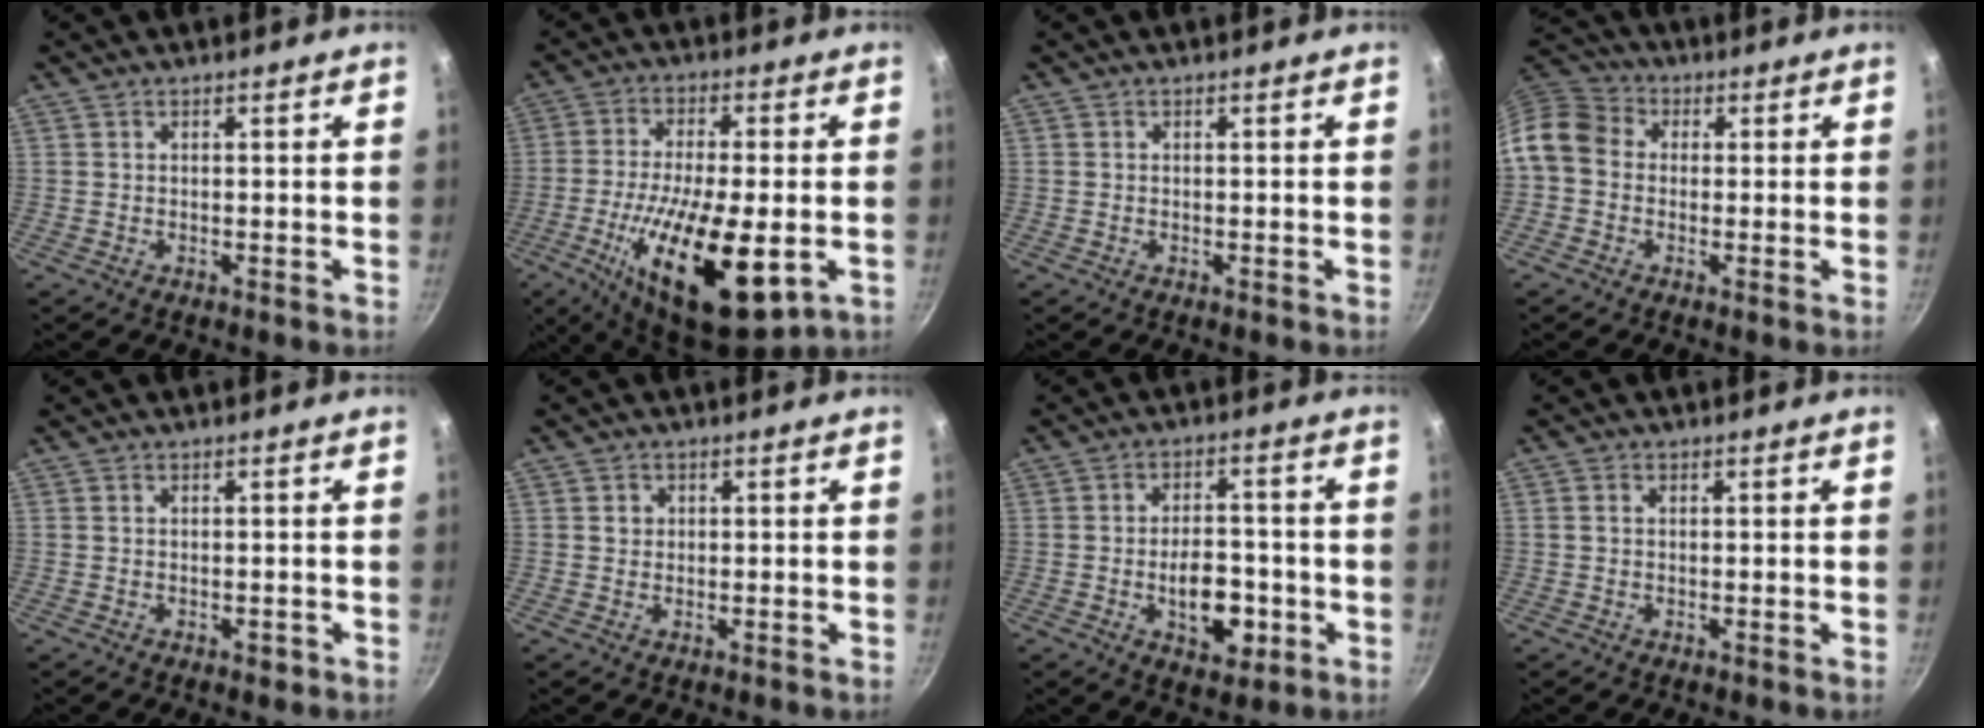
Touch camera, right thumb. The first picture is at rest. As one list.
[{"total": 20.3, "force": [-5.8, 7.3, 18.0], "torque": [-0.317, 0.001, -0.098]}, {"total": 0.0}, {"total": 8.7, "force": [-0.1, 7.3, 4.8], "torque": [-0.071, 0.024, -0.025]}, {"total": 1.3, "force": [-0.5, 0.9, 0.9], "torque": [-0.008, 0.004, -0.006]}, {"total": 1.7, "force": [0.3, 1.6, 0.5], "torque": [-0.002, 0.002, 0.003]}, {"total": 10.2, "force": [-2.8, 5.9, 7.8], "torque": [-0.090, 0.014, -0.040]}, {"total": 1.3, "force": [0.1, 1.0, 0.7], "torque": [-0.013, 0.005, 0.001]}]